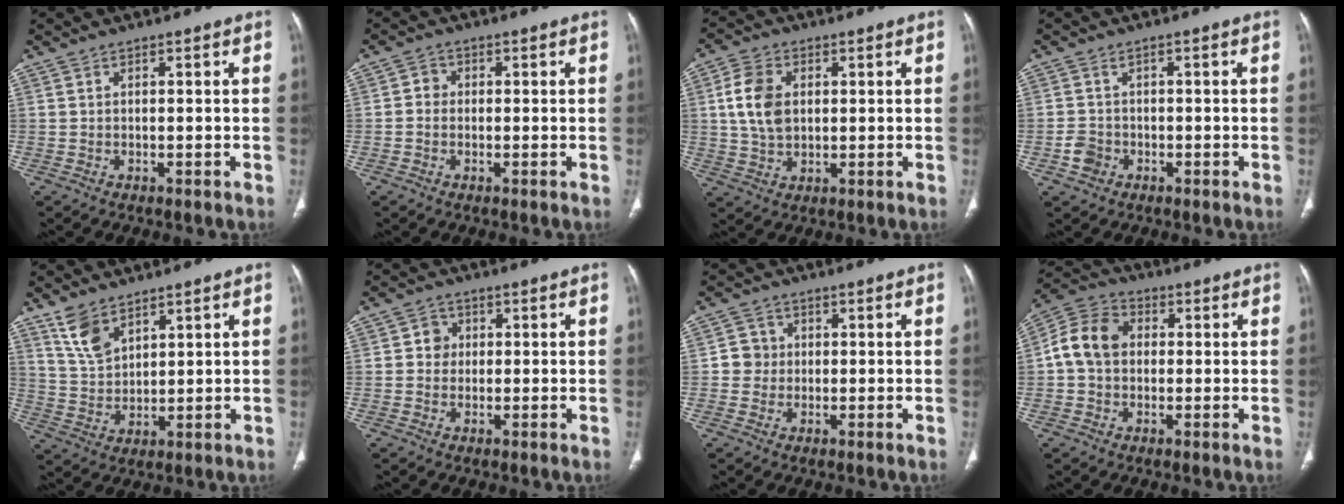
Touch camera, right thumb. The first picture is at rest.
{"total": 2.4, "force": [-0.1, 2.2, 0.9], "torque": [0.000, 0.007, -0.008]}
{"total": 8.5, "force": [1.4, 5.9, 6.0], "torque": [-0.111, 0.003, 0.029]}
{"total": 3.1, "force": [-1.3, 2.6, 1.0], "torque": [-0.009, 0.014, -0.023]}
{"total": 6.8, "force": [4.7, 3.4, 3.6], "torque": [-0.058, -0.020, 0.104]}
{"total": 3.6, "force": [0.4, 3.4, 1.1], "torque": [0.007, 0.007, 0.001]}
{"total": 3.9, "force": [-0.1, 3.8, 0.8], "torque": [0.012, 0.009, -0.007]}
{"total": 9.7, "force": [0.4, 7.7, 5.8], "torque": [-0.098, 0.028, -0.005]}